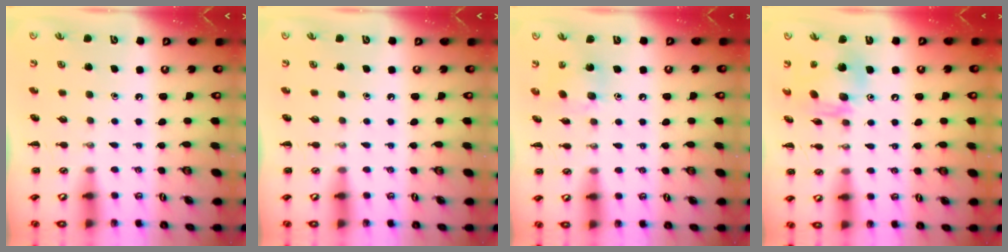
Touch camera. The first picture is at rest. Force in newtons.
{"total": 0.0}
{"total": 6.7, "press": 6.5, "slide": 1.6}
{"total": 13.9, "press": 13.2, "slide": 4.2}